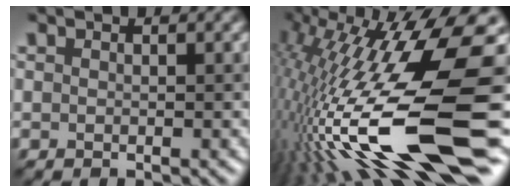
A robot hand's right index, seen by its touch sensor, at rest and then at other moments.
{"total": 18.4, "force": [-2.5, 4.8, 17.5], "torque": [-0.325, 0.015, -0.048]}